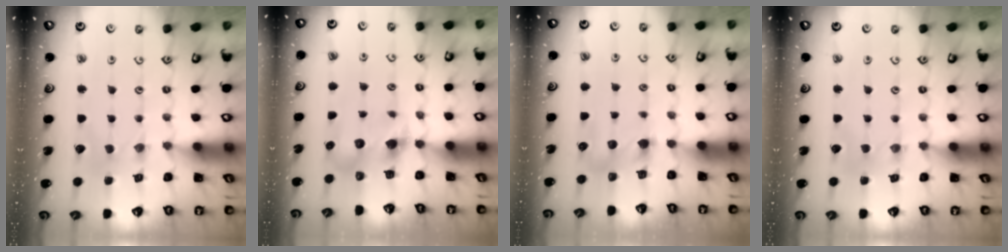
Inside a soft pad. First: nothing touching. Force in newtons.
{"total": 6.0, "press": 6.0, "slide": 0.5}
{"total": 5.0, "press": 5.0, "slide": 0.7}
{"total": 1.4, "press": 1.4, "slide": 0.3}